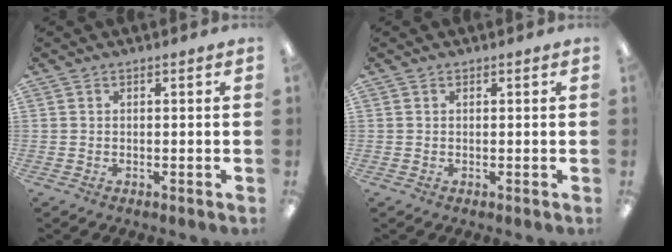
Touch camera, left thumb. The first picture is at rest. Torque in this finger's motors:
{"motor_torque": [-0.27, 0.16, -0.22, 0.17, 0.00]}